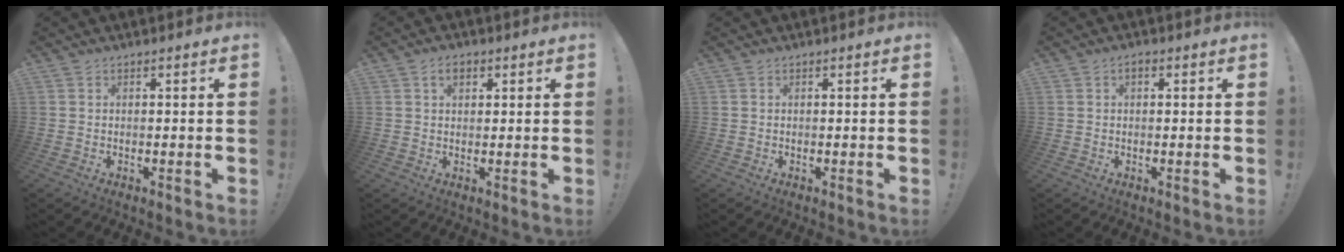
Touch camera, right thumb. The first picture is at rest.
{"total": 3.5, "force": [1.4, 2.2, 2.3], "torque": [-0.035, 0.003, 0.023]}
{"total": 0.0}
{"total": 1.2, "force": [0.2, 0.7, 0.9], "torque": [-0.016, 0.004, 0.002]}